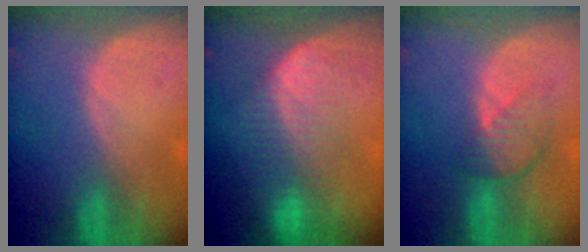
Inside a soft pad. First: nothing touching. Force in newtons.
{"total": 6.8, "press": 6.7, "slide": 1.3}
{"total": 4.7, "press": 4.2, "slide": 2.1}